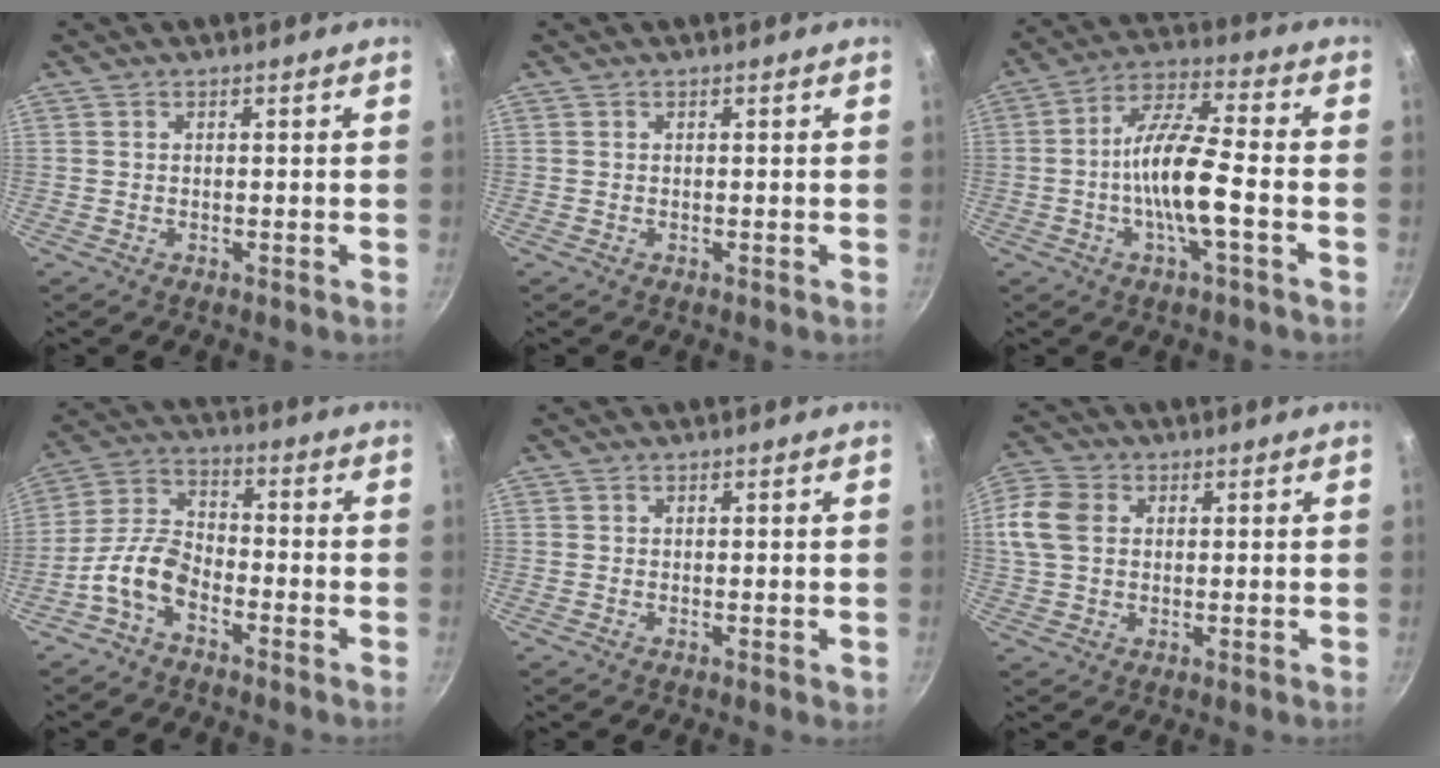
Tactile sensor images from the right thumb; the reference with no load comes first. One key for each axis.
{"total": 0.0}
{"total": 12.2, "fx": -2.8, "fy": 3.1, "fz": 11.5, "tx": -0.212, "ty": 0.034, "tz": -0.063}
{"total": 8.6, "fx": -4.5, "fy": 4.6, "fz": 5.7, "tx": -0.112, "ty": 0.046, "tz": -0.103}
{"total": 0.7, "fx": 0.0, "fy": 0.4, "fz": 0.6, "tx": -0.006, "ty": 0.000, "tz": -0.001}
{"total": 15.0, "fx": 3.0, "fy": 11.8, "fz": 8.9, "tx": -0.217, "ty": 0.030, "tz": 0.049}